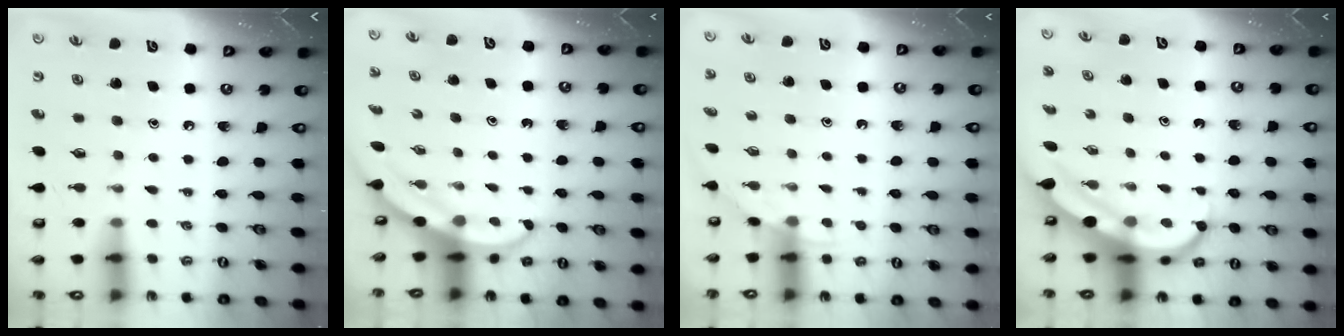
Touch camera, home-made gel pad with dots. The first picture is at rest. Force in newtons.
{"total": 3.2, "press": 3.2, "slide": 0.0}
{"total": 2.5, "press": 2.5, "slide": 0.2}
{"total": 9.2, "press": 9.1, "slide": 0.9}